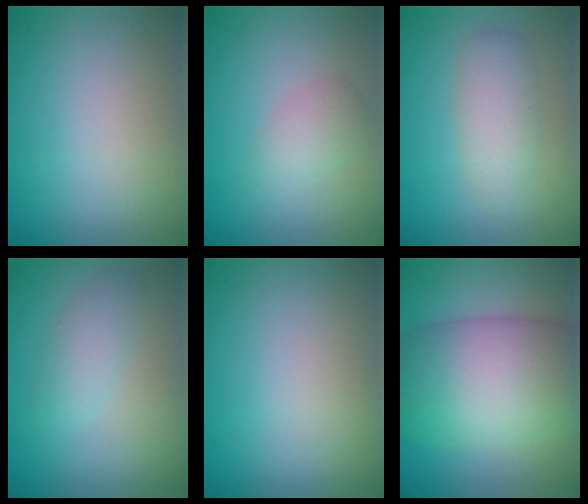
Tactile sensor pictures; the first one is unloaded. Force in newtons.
{"total": 2.0, "press": 2.0, "slide": 0.0}
{"total": 3.0, "press": 3.0, "slide": 0.1}
{"total": 2.2, "press": 2.2, "slide": 0.1}
{"total": 0.0}
{"total": 11.5, "press": 11.5, "slide": 0.5}